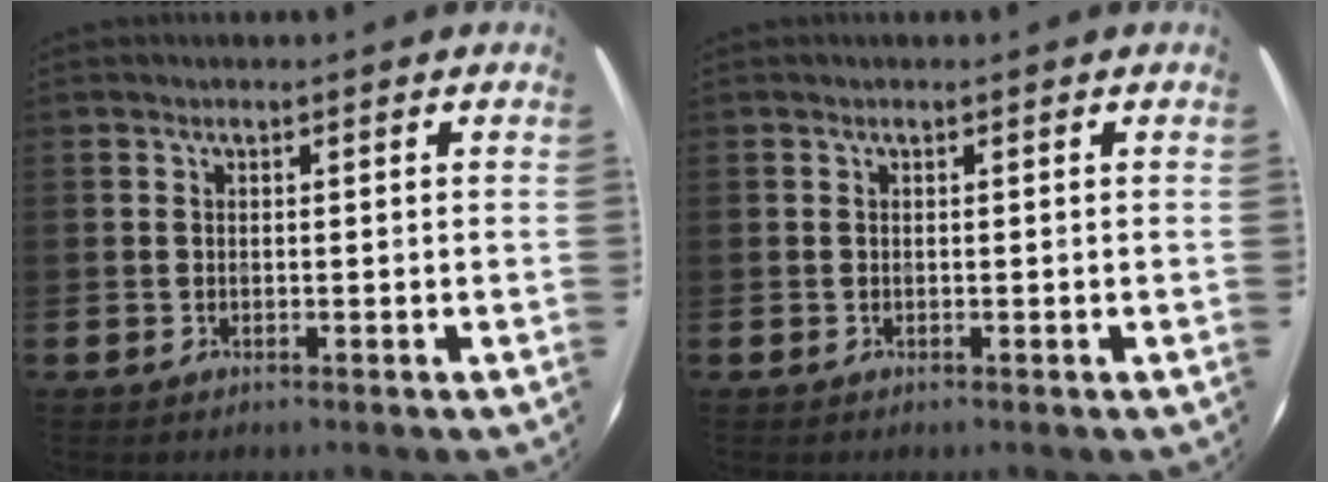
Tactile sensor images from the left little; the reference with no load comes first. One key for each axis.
{"total": 0.0}